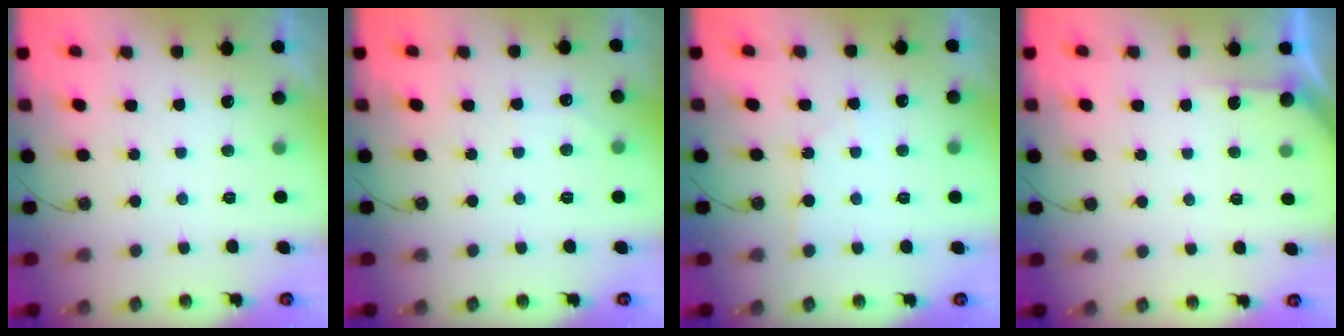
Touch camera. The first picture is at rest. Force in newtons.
{"total": 2.8, "press": 2.8, "slide": 0.4}
{"total": 4.3, "press": 4.2, "slide": 0.5}
{"total": 2.7, "press": 2.7, "slide": 0.3}